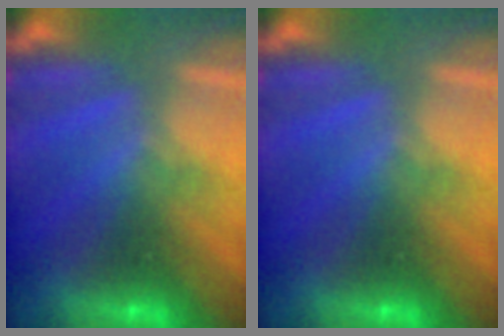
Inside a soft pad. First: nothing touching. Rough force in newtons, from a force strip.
{"total": 0.0}